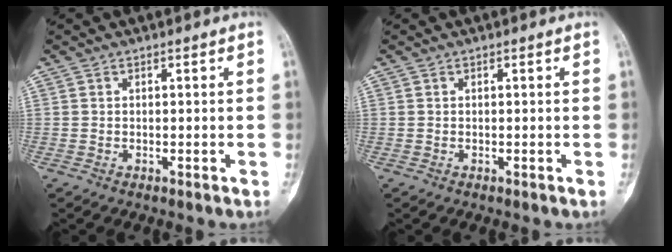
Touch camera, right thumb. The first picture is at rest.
{"total": 0.0}